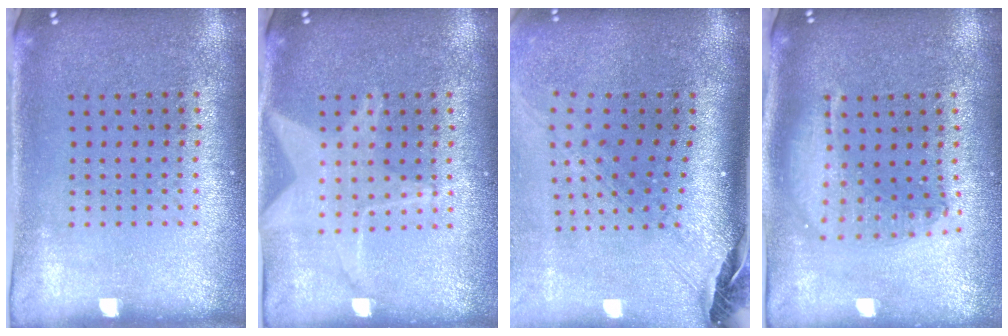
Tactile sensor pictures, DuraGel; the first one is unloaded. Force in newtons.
{"total": 2.7, "press": 2.7, "slide": 0.4}
{"total": 2.9, "press": 2.1, "slide": 2.0}
{"total": 1.8, "press": 1.5, "slide": 0.9}